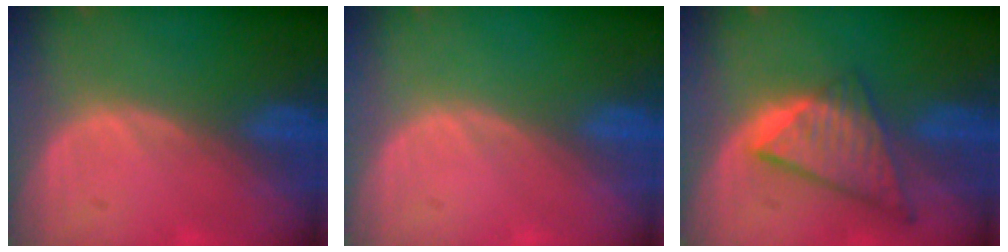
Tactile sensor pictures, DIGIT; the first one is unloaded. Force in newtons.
{"total": 0.0}
{"total": 8.7, "press": 7.5, "slide": 4.5}